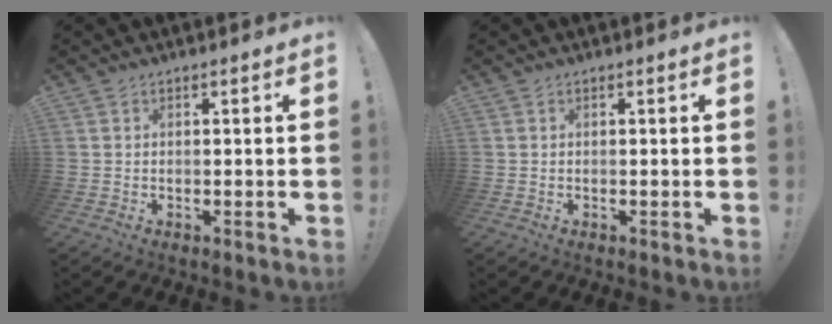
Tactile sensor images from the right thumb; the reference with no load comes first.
{"total": 0.0}